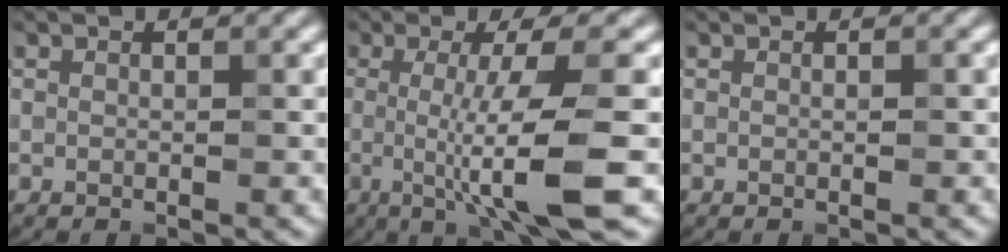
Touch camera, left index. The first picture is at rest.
{"total": 8.2, "force": [-1.2, 1.3, 8.0], "torque": [-0.126, -0.015, -0.019]}
{"total": 0.0}